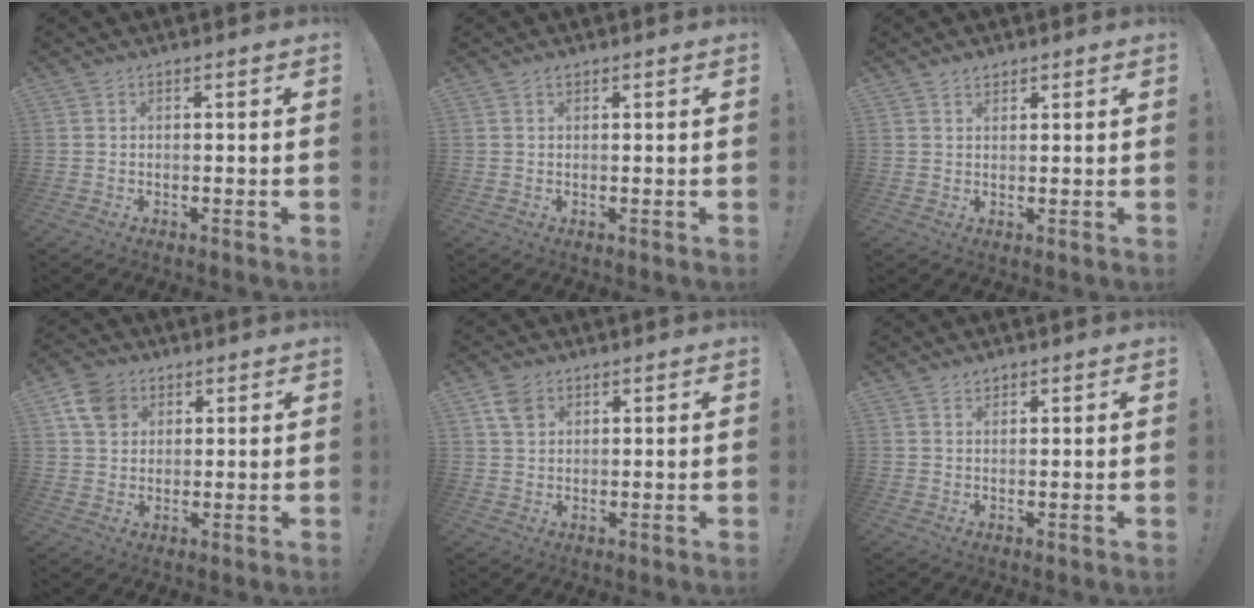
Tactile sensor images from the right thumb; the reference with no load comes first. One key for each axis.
{"total": 0.6, "fx": 0.5, "fy": 0.3, "fz": 0.1, "tx": 0.002, "ty": -0.002, "tz": 0.008}
{"total": 1.8, "fx": 1.5, "fy": 0.9, "fz": 0.4, "tx": 0.005, "ty": -0.012, "tz": 0.027}
{"total": 8.2, "fx": 3.8, "fy": 6.4, "fz": 3.4, "tx": -0.056, "ty": -0.008, "tz": 0.076}
{"total": 4.6, "fx": 2.5, "fy": 3.2, "fz": 2.2, "tx": -0.037, "ty": -0.003, "tz": 0.049}
{"total": 1.4, "fx": 1.1, "fy": 0.7, "fz": 0.2, "tx": 0.000, "ty": -0.005, "tz": 0.021}